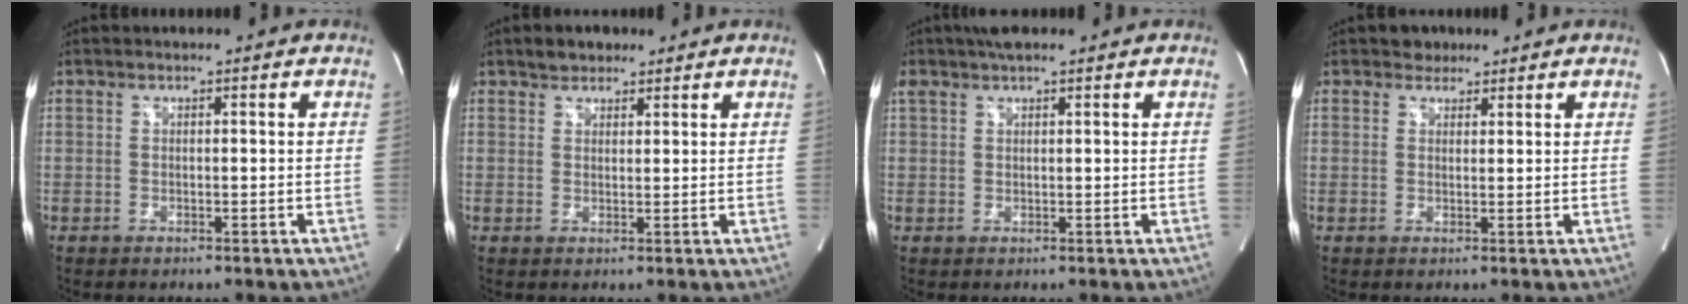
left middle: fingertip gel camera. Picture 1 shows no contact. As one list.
[{"total": 2.9, "force": [2.2, 1.7, 0.7], "torque": [-0.015, 0.008, 0.035]}, {"total": 4.1, "force": [3.2, 0.8, 2.3], "torque": [-0.049, 0.028, 0.059]}, {"total": 2.1, "force": [1.6, 1.4, 0.0], "torque": [-0.001, 0.004, 0.021]}]